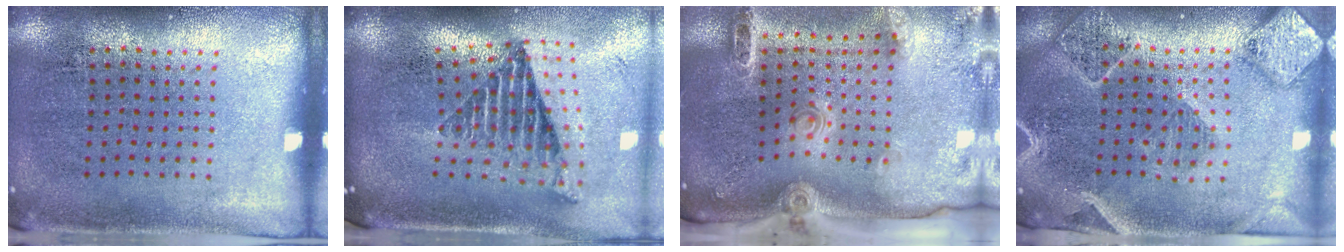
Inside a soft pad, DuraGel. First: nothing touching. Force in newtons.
{"total": 2.6, "press": 1.7, "slide": 1.9}
{"total": 2.9, "press": 2.0, "slide": 2.1}
{"total": 2.3, "press": 2.1, "slide": 0.9}